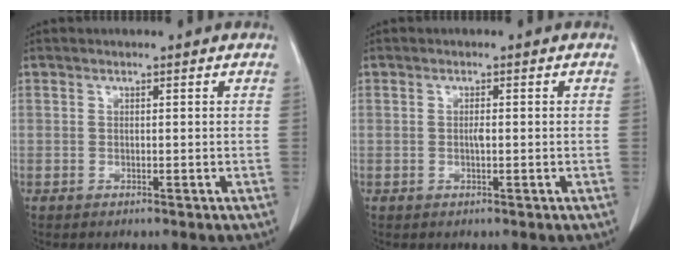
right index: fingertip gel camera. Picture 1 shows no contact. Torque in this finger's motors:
{"motor_torque": [0.39, -0.21, 0.17, 0.05]}